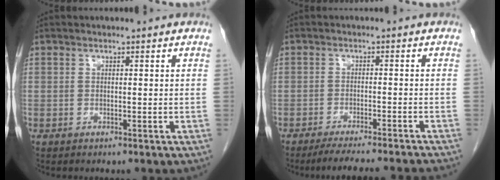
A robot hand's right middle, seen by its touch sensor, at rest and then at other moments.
{"total": 12.0, "force": [-11.0, -0.3, 4.9], "torque": [-0.053, -0.018, -0.149]}